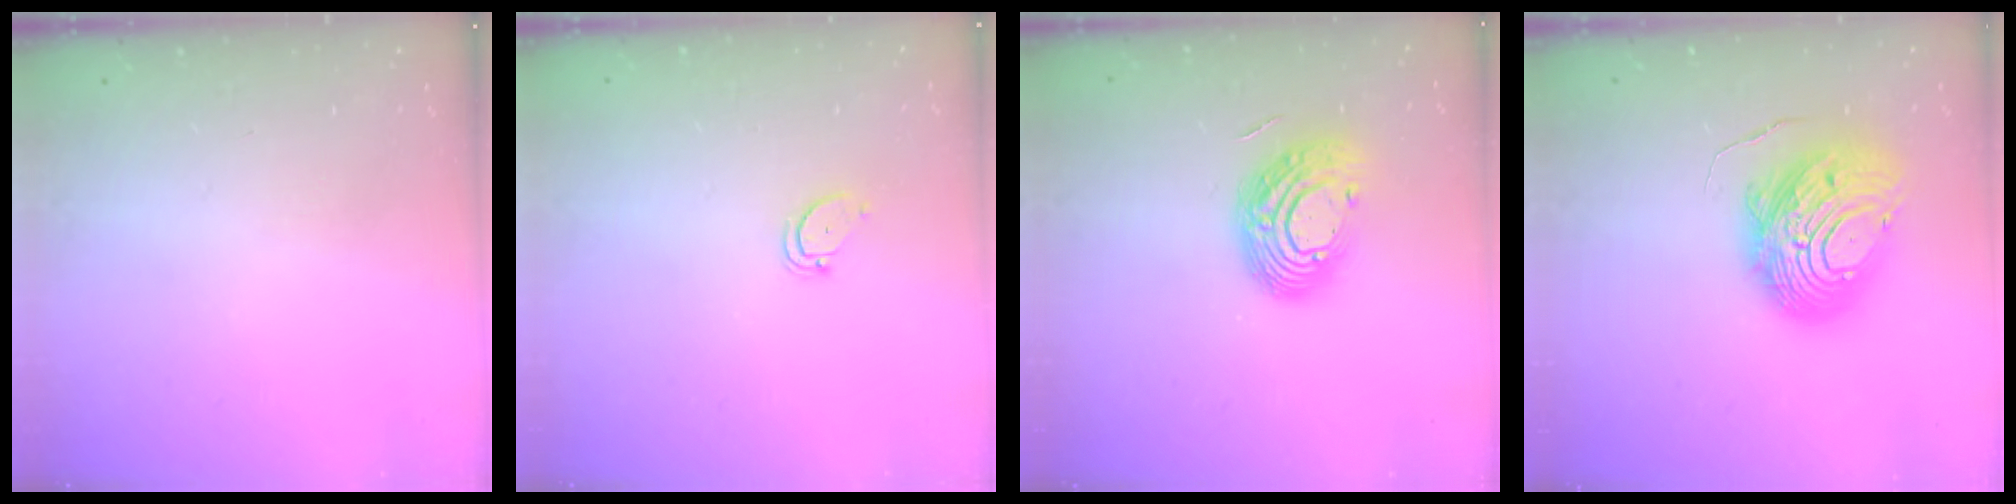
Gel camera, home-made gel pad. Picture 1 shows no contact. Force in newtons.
{"total": 2.6, "press": 2.6, "slide": 0.1}
{"total": 13.3, "press": 13.3, "slide": 1.0}
{"total": 15.4, "press": 15.3, "slide": 1.4}